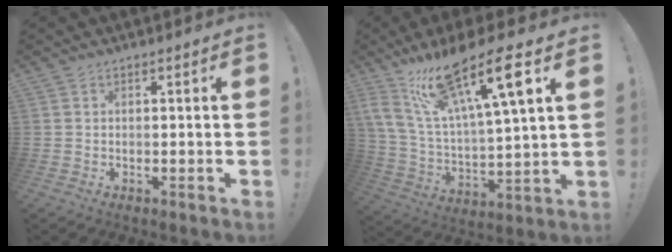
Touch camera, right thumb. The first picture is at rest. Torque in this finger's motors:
{"motor_torque": [2.09, 2.92, 0.36, 0.37, 0.24]}